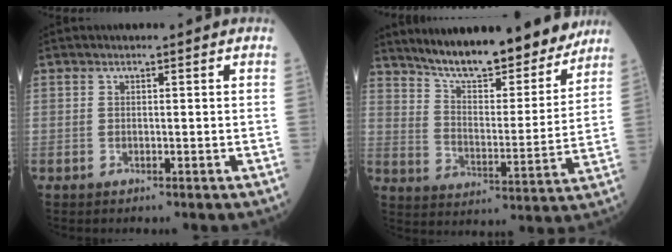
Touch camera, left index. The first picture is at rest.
{"total": 17.8, "force": [15.8, 3.2, 7.6], "torque": [-0.110, -0.019, 0.235]}